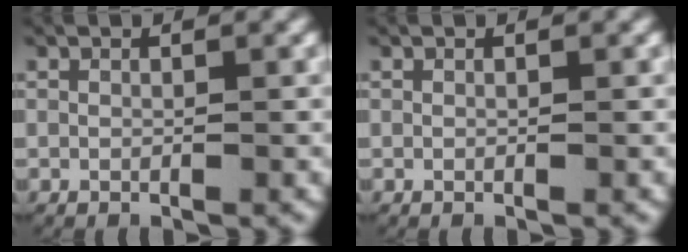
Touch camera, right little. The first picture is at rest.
{"total": 0.0}